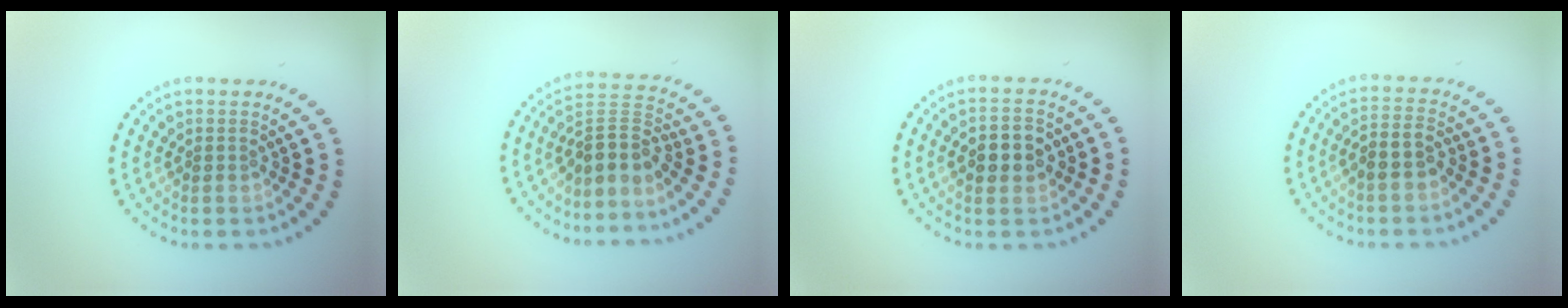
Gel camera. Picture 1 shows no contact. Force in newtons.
{"total": 3.6, "press": 3.0, "slide": 2.1}
{"total": 4.0, "press": 4.0, "slide": 0.4}
{"total": 2.5, "press": 2.3, "slide": 0.9}